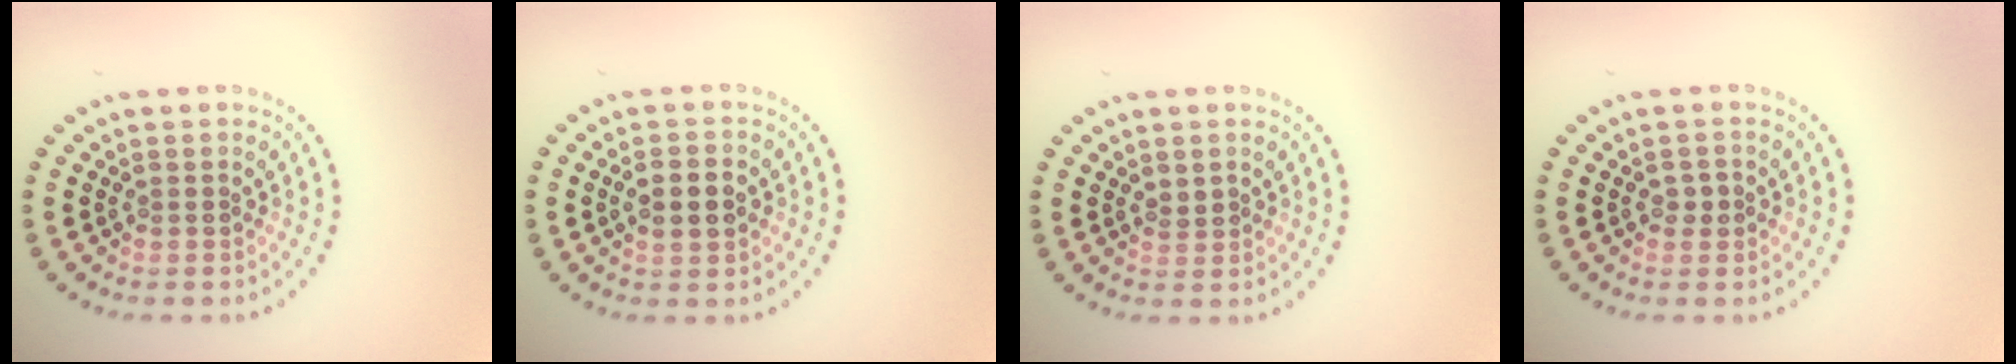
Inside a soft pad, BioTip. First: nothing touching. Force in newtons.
{"total": 2.8, "press": 2.8, "slide": 0.1}
{"total": 0.9, "press": 0.9, "slide": 0.2}
{"total": 1.1, "press": 1.1, "slide": 0.3}